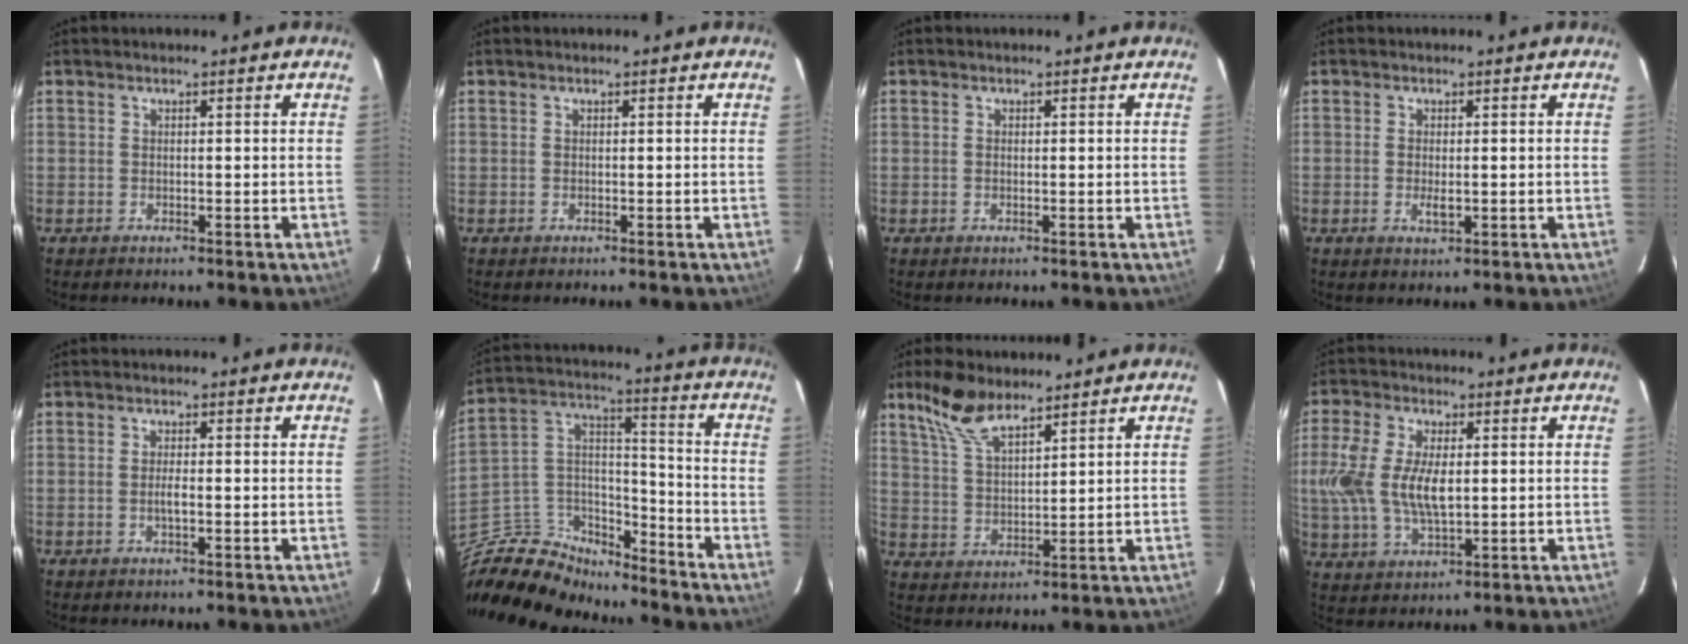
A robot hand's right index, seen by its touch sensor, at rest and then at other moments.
{"total": 0.0}
{"total": 0.6, "force": [0.2, 0.3, 0.5], "torque": [-0.010, 0.001, 0.001]}
{"total": 2.6, "force": [-0.4, 1.2, 2.3], "torque": [-0.042, -0.004, -0.005]}
{"total": 1.9, "force": [-0.4, 0.4, 1.9], "torque": [-0.037, 0.000, -0.008]}
{"total": 16.0, "force": [-13.2, 7.7, 4.7], "torque": [-0.124, 0.063, -0.229]}
{"total": 8.9, "force": [6.6, 3.2, 5.0], "torque": [-0.103, 0.015, 0.133]}
{"total": 11.9, "force": [0.5, 5.9, 10.3], "torque": [-0.218, -0.001, 0.013]}